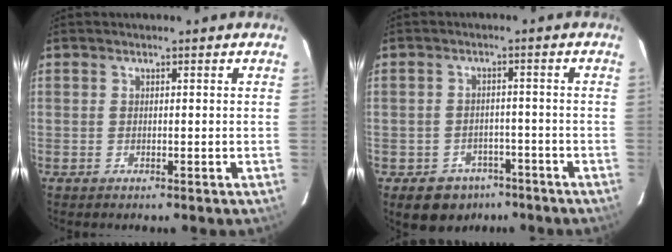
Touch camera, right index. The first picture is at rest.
{"total": 7.4, "force": [-4.7, 5.4, 1.7], "torque": [-0.042, 0.023, -0.051]}